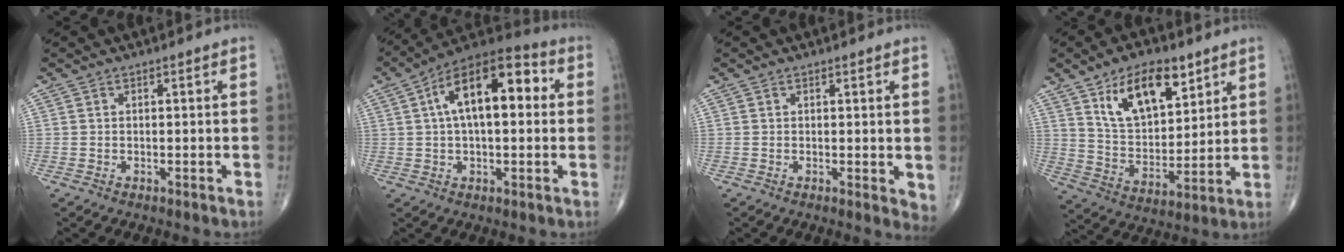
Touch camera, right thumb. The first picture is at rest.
{"total": 16.7, "force": [3.3, 8.1, 14.2], "torque": [-0.212, 0.036, 0.042]}
{"total": 2.7, "force": [0.7, 1.1, 2.4], "torque": [-0.031, -0.010, 0.009]}
{"total": 15.5, "force": [8.4, 7.8, 10.5], "torque": [-0.139, -0.042, 0.156]}